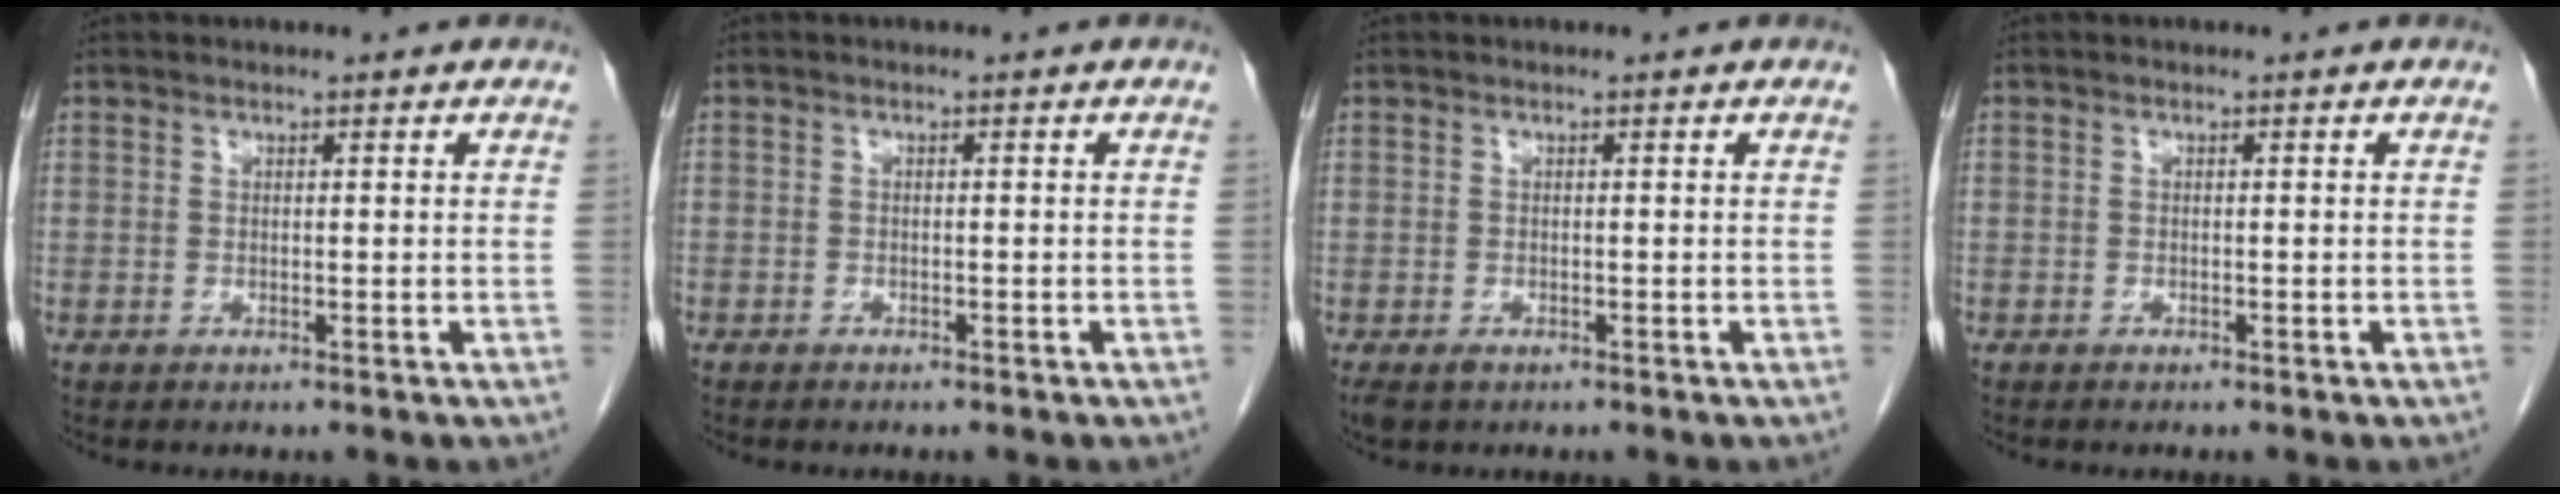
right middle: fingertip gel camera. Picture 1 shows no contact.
{"total": 1.3, "force": [-1.1, 0.7, 0.3], "torque": [-0.013, 0.000, -0.015]}
{"total": 2.5, "force": [-1.5, 1.4, 1.4], "torque": [-0.031, -0.007, -0.022]}
{"total": 0.5, "force": [-0.4, 0.3, 0.1], "torque": [-0.012, 0.000, -0.009]}